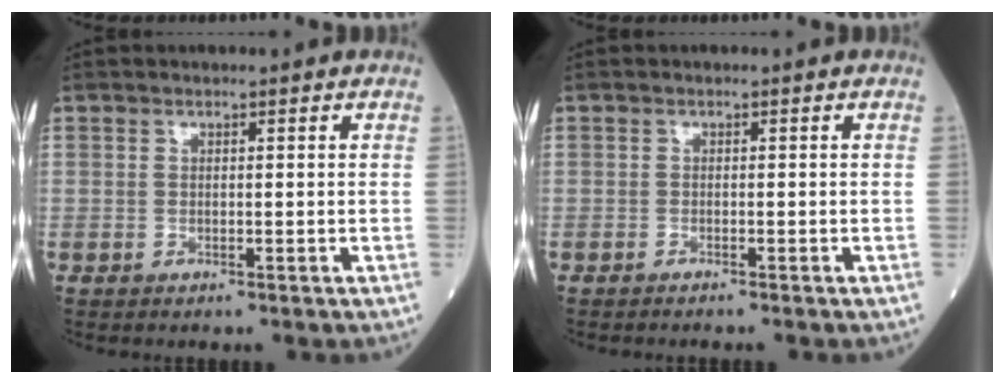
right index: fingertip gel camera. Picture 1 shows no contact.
{"total": 1.0, "force": [-0.9, -0.1, 0.3], "torque": [-0.005, 0.000, -0.014]}